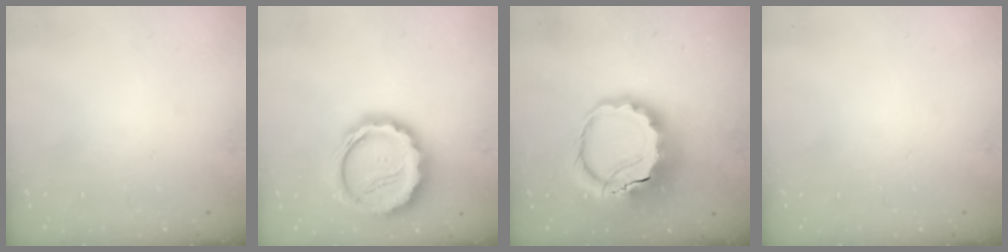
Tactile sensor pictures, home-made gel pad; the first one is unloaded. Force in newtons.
{"total": 19.7, "press": 19.4, "slide": 3.8}
{"total": 14.2, "press": 13.9, "slide": 3.1}
{"total": 0.0}